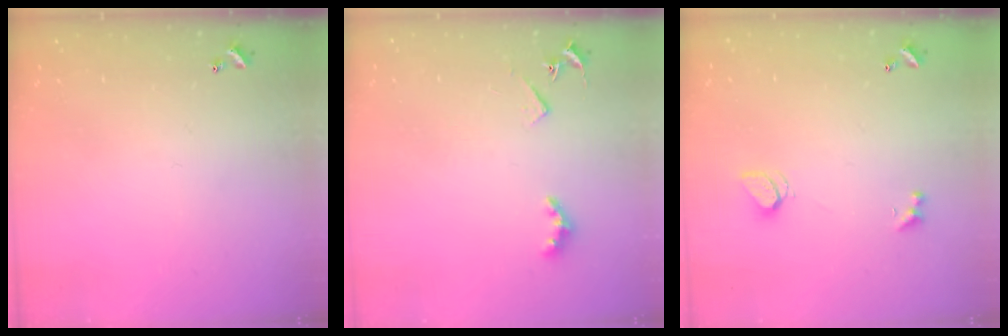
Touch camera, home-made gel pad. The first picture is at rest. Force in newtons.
{"total": 5.3, "press": 5.3, "slide": 0.3}
{"total": 1.3, "press": 1.2, "slide": 0.4}